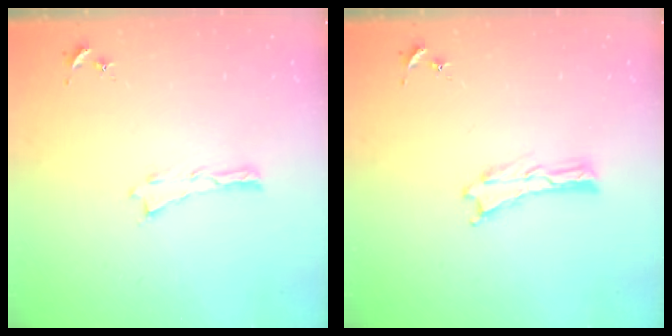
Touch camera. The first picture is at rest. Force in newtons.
{"total": 0.0}